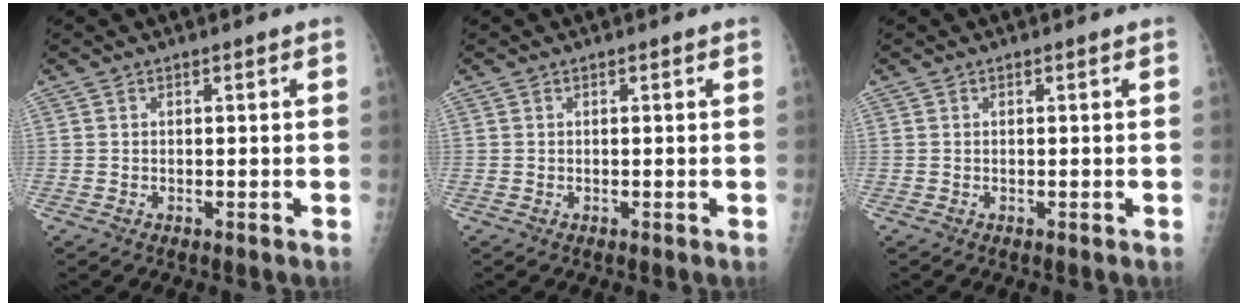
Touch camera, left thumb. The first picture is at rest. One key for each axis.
{"total": 0.0}
{"total": 0.0}